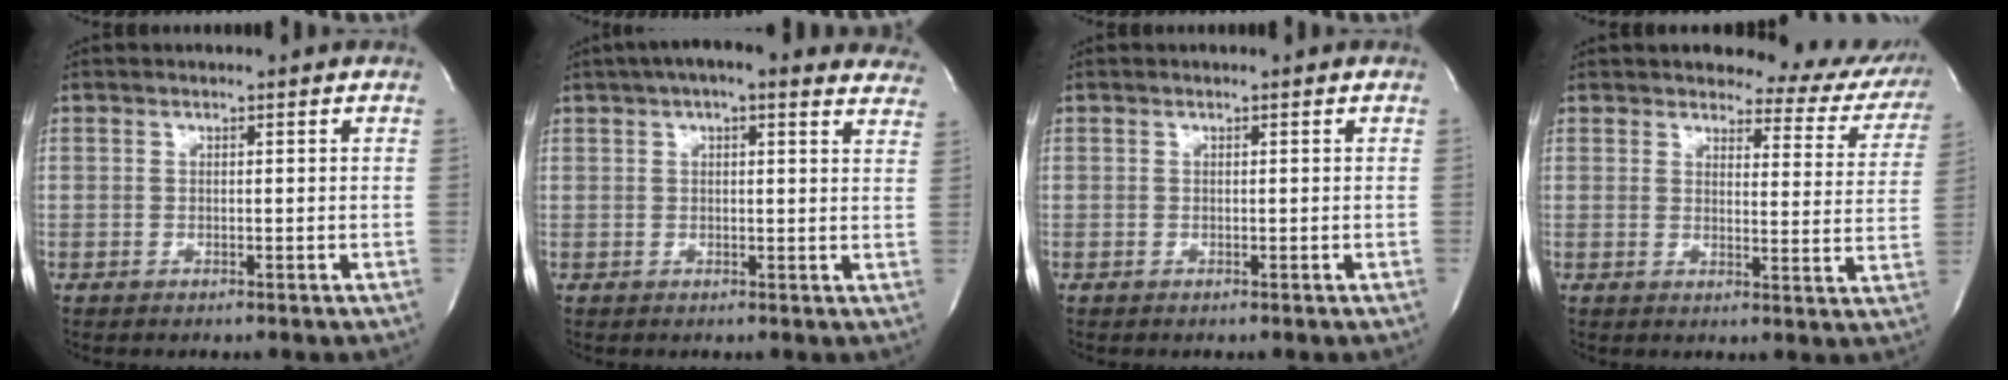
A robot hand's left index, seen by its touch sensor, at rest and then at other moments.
{"total": 15.0, "force": [12.2, 3.9, 7.8], "torque": [-0.105, 0.033, 0.139]}
{"total": 0.0}
{"total": 12.1, "force": [11.2, 3.6, 2.8], "torque": [-0.003, -0.035, 0.101]}